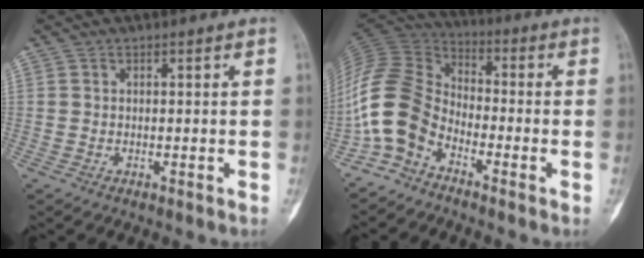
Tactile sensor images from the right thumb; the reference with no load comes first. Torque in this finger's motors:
{"motor_torque": [0.84, 0.71, 1.24, -1.16, 0.19]}